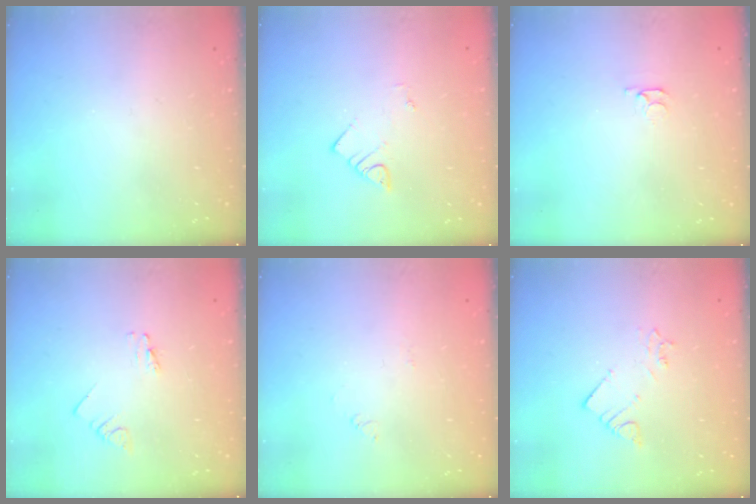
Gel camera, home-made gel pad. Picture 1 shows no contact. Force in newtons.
{"total": 2.3, "press": 2.3, "slide": 0.2}
{"total": 3.4, "press": 3.3, "slide": 0.4}
{"total": 0.8, "press": 0.8, "slide": 0.0}
{"total": 1.7, "press": 1.7, "slide": 0.2}
{"total": 2.8, "press": 2.8, "slide": 0.1}